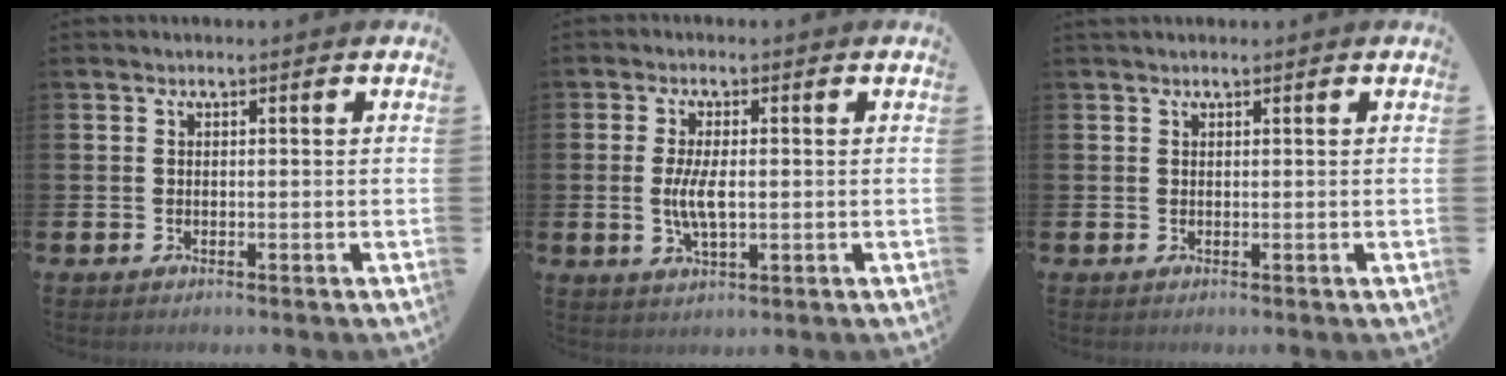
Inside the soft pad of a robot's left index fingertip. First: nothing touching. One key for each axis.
{"total": 4.8, "fx": 0.0, "fy": 1.8, "fz": 4.4, "tx": -0.085, "ty": 0.000, "tz": -0.005}
{"total": 0.7, "fx": 0.6, "fy": 0.2, "fz": 0.1, "tx": 0.005, "ty": -0.001, "tz": 0.010}